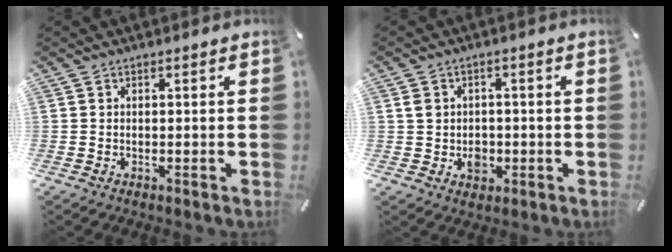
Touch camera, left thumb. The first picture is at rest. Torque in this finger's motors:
{"motor_torque": [0.21, 0.57, -0.10, -0.03, 0.02]}